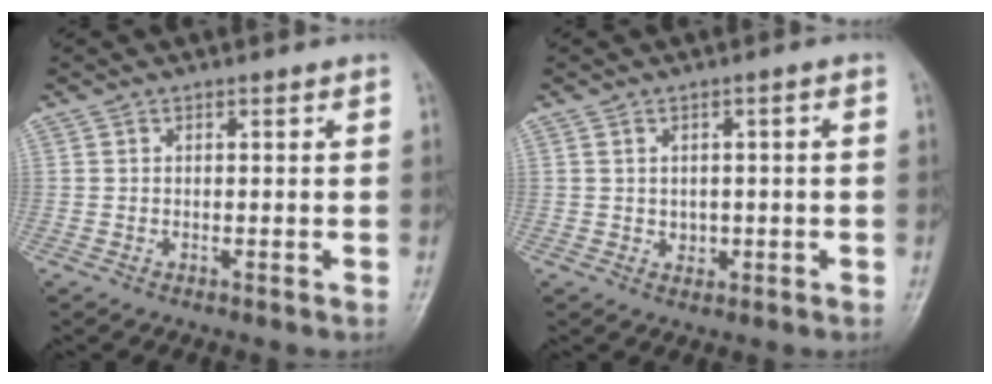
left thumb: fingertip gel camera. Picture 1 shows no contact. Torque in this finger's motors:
{"motor_torque": [-0.32, 0.21, 0.05, -0.01, -0.02]}